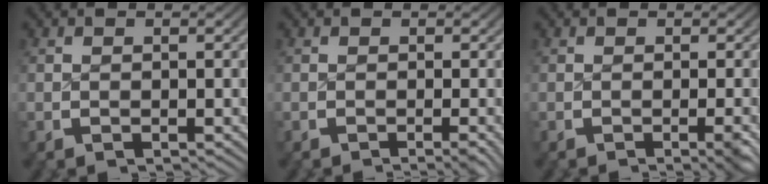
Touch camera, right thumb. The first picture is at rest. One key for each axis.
{"total": 1.3, "fx": -0.9, "fy": -0.2, "fz": 1.0, "tx": -0.011, "ty": 0.002, "tz": -0.013}
{"total": 1.6, "fx": -0.7, "fy": -0.2, "fz": 1.4, "tx": -0.014, "ty": 0.005, "tz": -0.011}